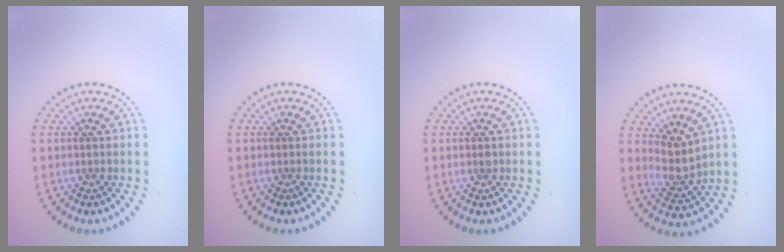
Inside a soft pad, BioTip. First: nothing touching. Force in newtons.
{"total": 0.0}
{"total": 0.6, "press": 0.6, "slide": 0.1}
{"total": 2.9, "press": 2.4, "slide": 1.7}